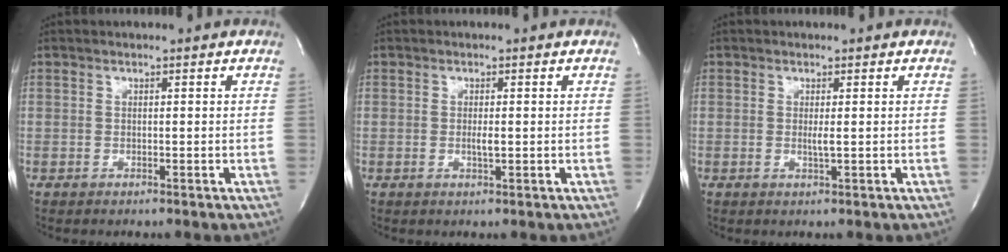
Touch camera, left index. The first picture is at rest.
{"total": 1.4, "force": [-0.2, 0.2, 1.4], "torque": [-0.027, -0.004, -0.004]}
{"total": 1.3, "force": [0.0, -0.1, 1.3], "torque": [-0.029, -0.005, 0.000]}